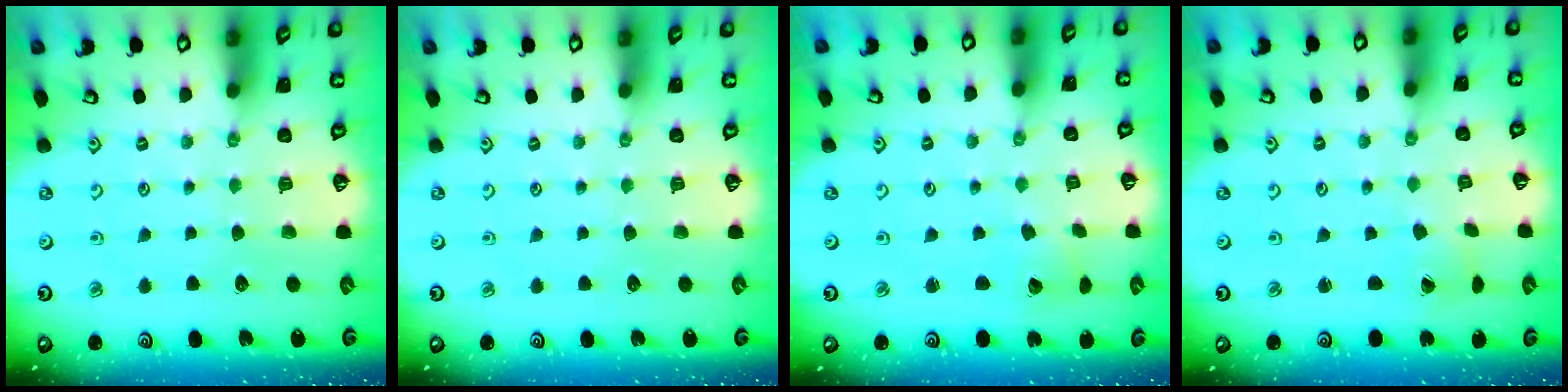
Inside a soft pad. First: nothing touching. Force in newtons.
{"total": 0.0}
{"total": 3.9, "press": 3.9, "slide": 0.4}
{"total": 0.7, "press": 0.7, "slide": 0.1}